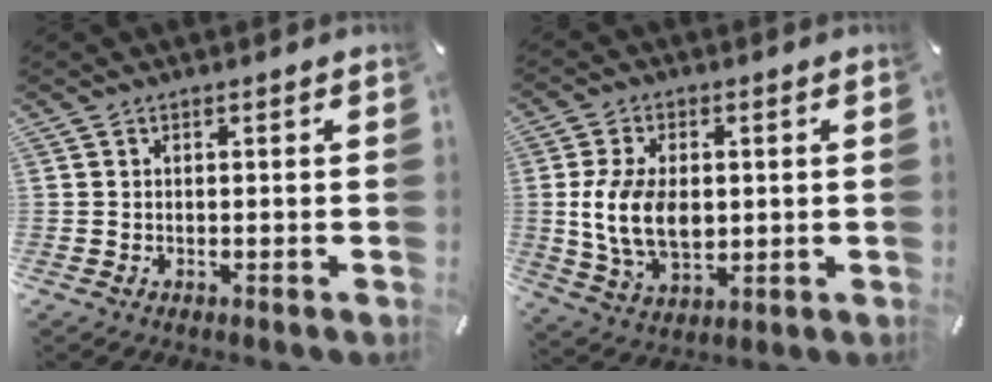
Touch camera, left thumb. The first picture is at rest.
{"total": 12.5, "force": [0.5, 8.1, 9.4], "torque": [-0.208, 0.002, 0.008]}